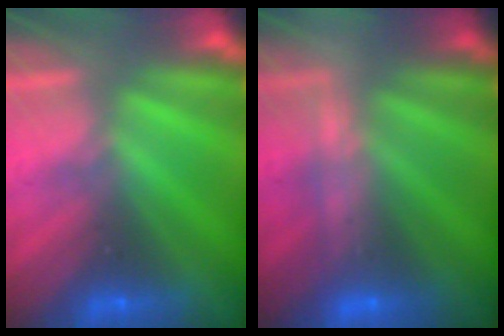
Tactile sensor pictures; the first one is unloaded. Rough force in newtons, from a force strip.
{"total": 2.3}